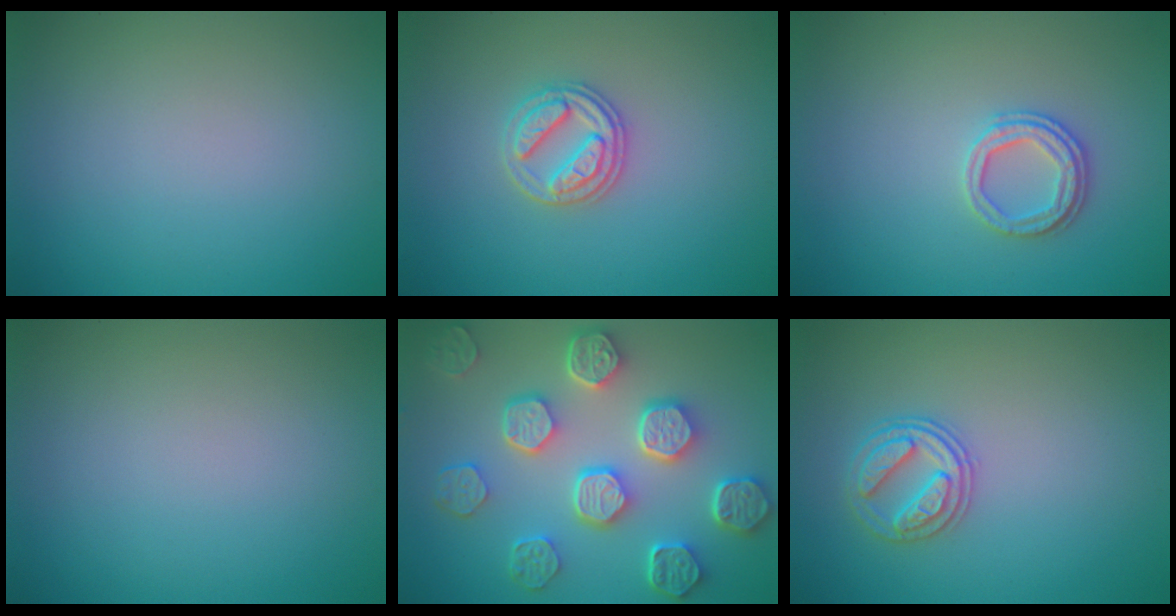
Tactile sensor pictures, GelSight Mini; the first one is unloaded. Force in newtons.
{"total": 2.8, "press": 2.7, "slide": 0.8}
{"total": 2.5, "press": 2.3, "slide": 0.9}
{"total": 0.0}
{"total": 7.9, "press": 6.1, "slide": 5.0}
{"total": 2.7, "press": 2.6, "slide": 0.3}